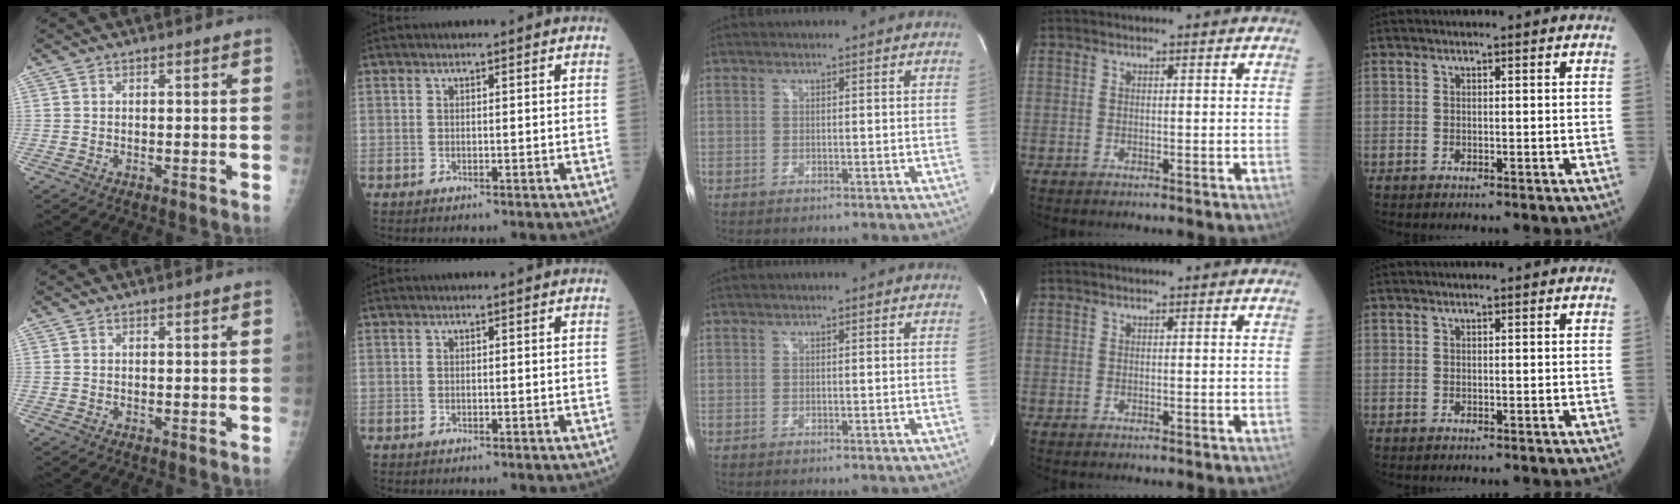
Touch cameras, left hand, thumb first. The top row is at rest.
{}